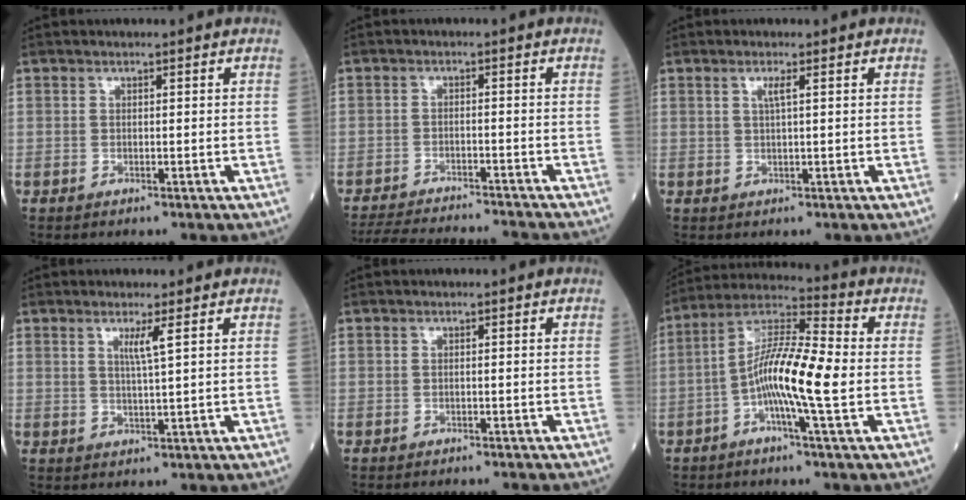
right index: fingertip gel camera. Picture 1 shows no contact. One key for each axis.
{"total": 13.4, "fx": -12.7, "fy": 1.0, "fz": 4.1, "tx": -0.066, "ty": -0.008, "tz": -0.180}
{"total": 1.5, "fx": 0.6, "fy": -0.2, "fz": 1.4, "tx": -0.030, "ty": 0.000, "tz": 0.010}
{"total": 2.6, "fx": 1.2, "fy": -0.7, "fz": 2.3, "tx": -0.045, "ty": -0.007, "tz": 0.023}
{"total": 3.1, "fx": -2.9, "fy": 0.9, "fz": 0.9, "tx": -0.007, "ty": -0.003, "tz": -0.037}
{"total": 11.8, "fx": -2.2, "fy": 0.7, "fz": 11.5, "tx": -0.220, "ty": 0.011, "tz": -0.051}